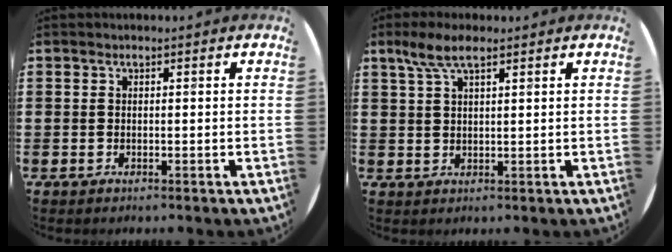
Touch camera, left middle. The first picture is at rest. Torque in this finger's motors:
{"motor_torque": [0.77, -0.67, 0.11, 0.06]}